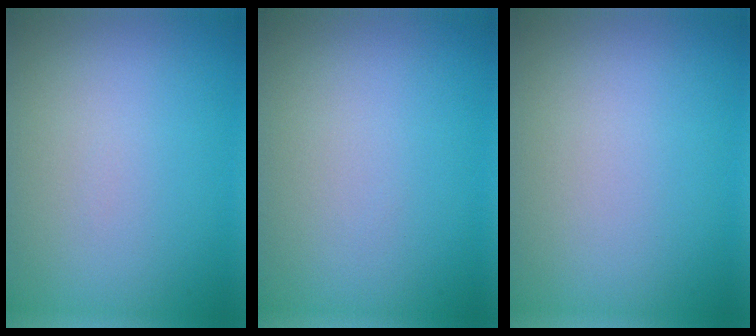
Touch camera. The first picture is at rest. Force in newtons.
{"total": 0.0}
{"total": 0.0}